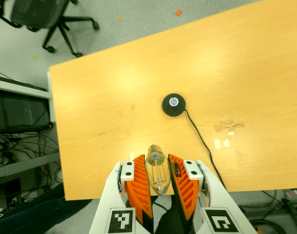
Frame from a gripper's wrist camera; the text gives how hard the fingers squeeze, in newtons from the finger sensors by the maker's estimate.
{"total": 13.4, "left": 14.5, "right": 12.4}